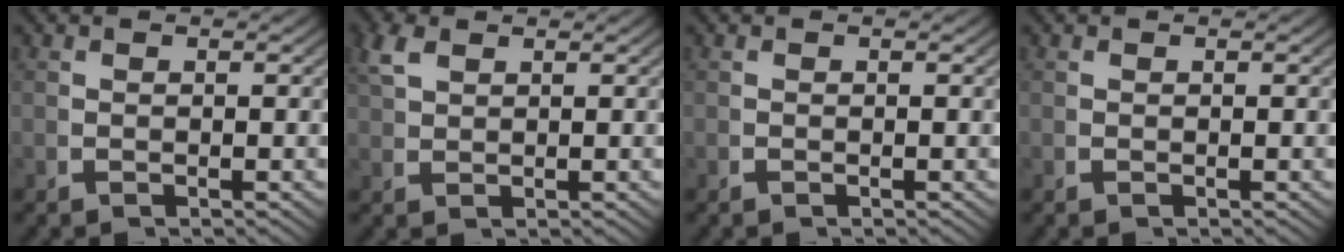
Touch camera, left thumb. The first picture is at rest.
{"total": 2.0, "force": [1.8, 0.5, 0.8], "torque": [-0.022, 0.003, 0.044]}
{"total": 0.0}
{"total": 0.0}